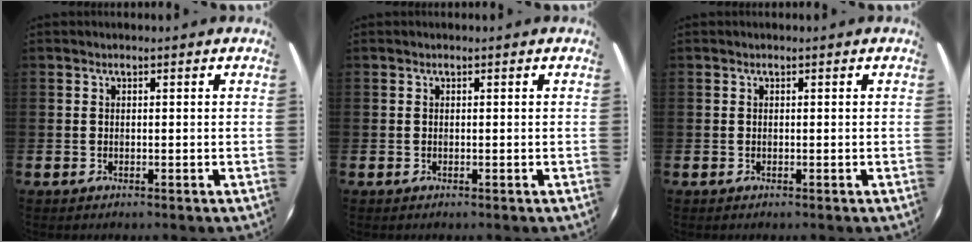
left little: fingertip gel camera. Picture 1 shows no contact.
{"total": 0.0}
{"total": 0.0}